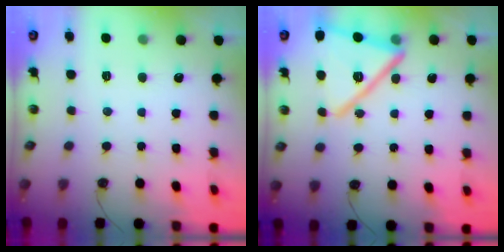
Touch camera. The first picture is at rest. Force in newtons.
{"total": 19.7, "press": 19.7, "slide": 1.3}